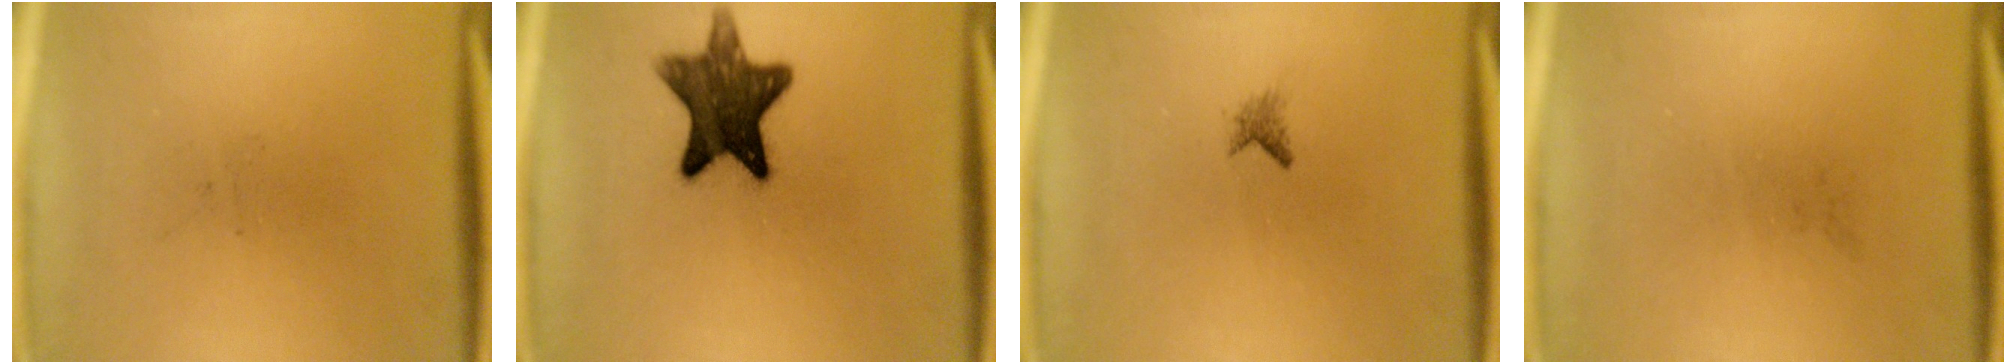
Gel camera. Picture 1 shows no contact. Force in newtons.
{"total": 11.9}
{"total": 0.9}
{"total": 0.0}